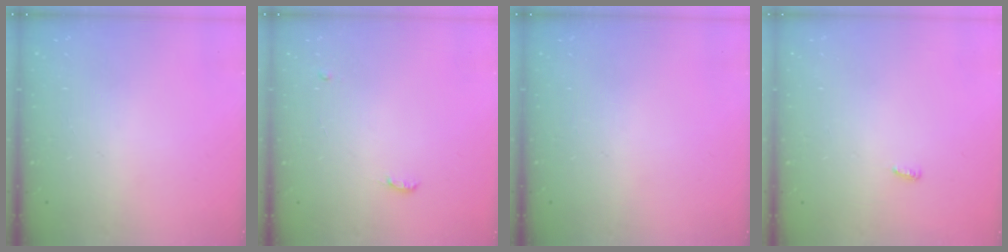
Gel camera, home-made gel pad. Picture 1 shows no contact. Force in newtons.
{"total": 7.8, "press": 4.4, "slide": 6.4}
{"total": 0.0}
{"total": 2.6, "press": 2.6, "slide": 0.2}